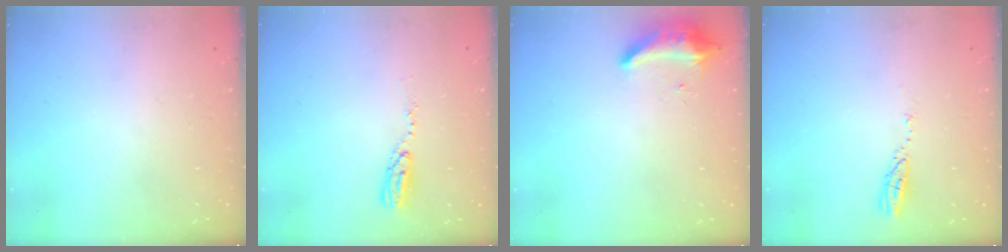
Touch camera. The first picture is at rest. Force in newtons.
{"total": 5.1, "press": 5.1, "slide": 0.3}
{"total": 9.1, "press": 8.8, "slide": 2.4}
{"total": 3.6, "press": 3.6, "slide": 0.2}